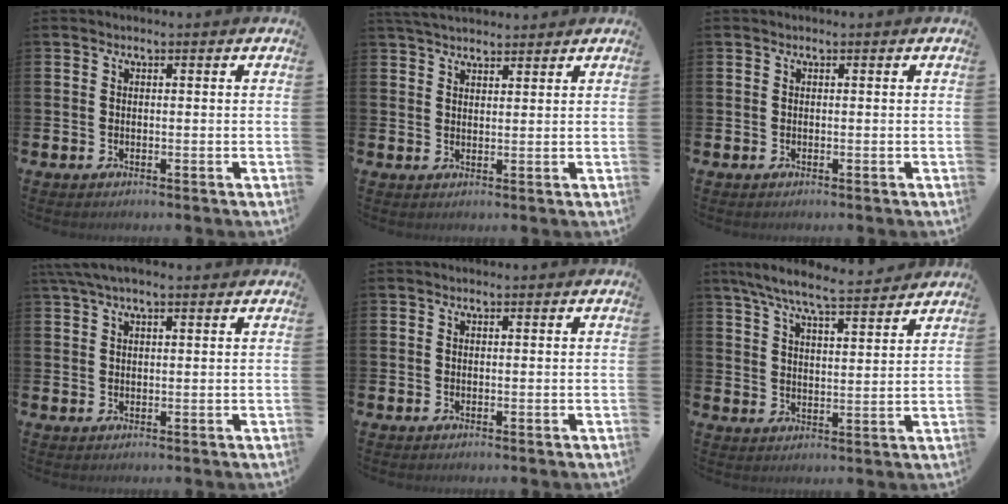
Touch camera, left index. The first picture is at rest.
{"total": 3.7, "force": [3.5, 0.9, 0.7], "torque": [-0.016, -0.012, 0.065]}
{"total": 0.0}
{"total": 3.7, "force": [2.7, 1.0, 2.5], "torque": [-0.046, -0.002, 0.046]}
{"total": 0.0}
{"total": 7.8, "force": [7.3, 0.6, 2.9], "torque": [-0.073, -0.042, 0.127]}